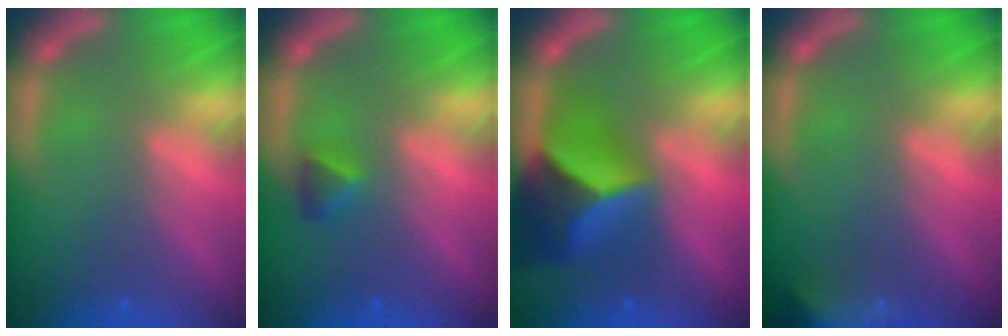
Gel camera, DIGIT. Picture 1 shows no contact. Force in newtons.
{"total": 1.4}
{"total": 7.9}
{"total": 7.9}